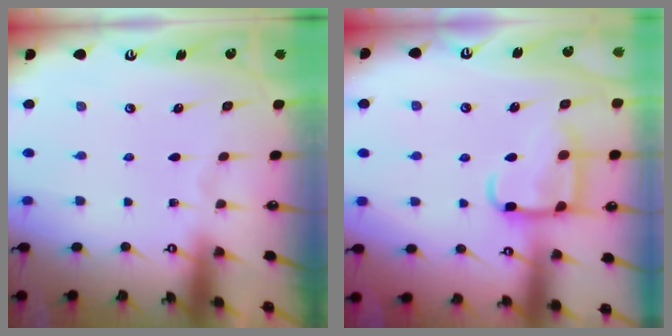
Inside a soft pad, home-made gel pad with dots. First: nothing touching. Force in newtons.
{"total": 13.2, "press": 13.1, "slide": 1.4}